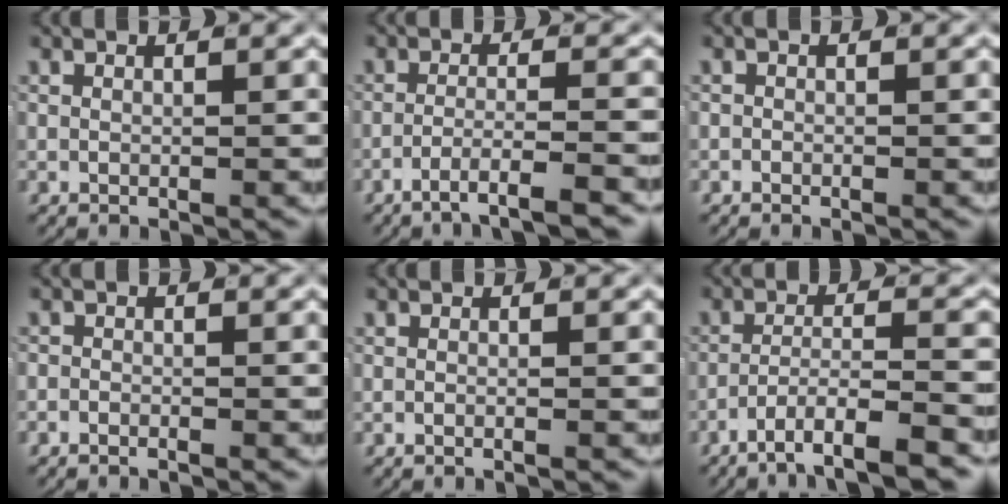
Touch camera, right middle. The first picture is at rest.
{"total": 5.9, "force": [-5.0, 0.4, 3.1], "torque": [-0.044, -0.019, -0.077]}
{"total": 0.0}
{"total": 0.9, "force": [-0.9, 0.3, 0.0], "torque": [0.001, 0.001, -0.019]}
{"total": 0.6, "force": [-0.5, -0.1, 0.4], "torque": [-0.007, 0.005, -0.012]}
{"total": 7.2, "force": [-5.7, 1.2, 4.2], "torque": [-0.057, -0.009, -0.087]}